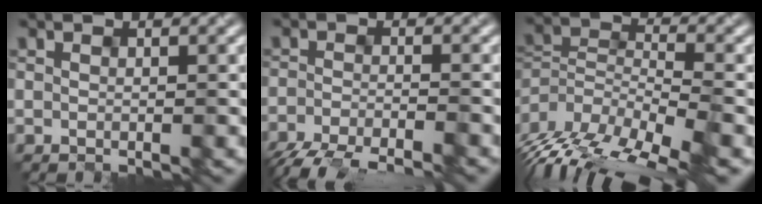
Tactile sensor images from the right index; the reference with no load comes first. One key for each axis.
{"total": 6.4, "fx": -5.4, "fy": 1.3, "fz": 3.2, "tx": -0.057, "ty": -0.027, "tz": -0.092}
{"total": 12.5, "fx": -8.5, "fy": 5.6, "fz": 7.3, "tx": -0.137, "ty": 0.008, "tz": -0.123}